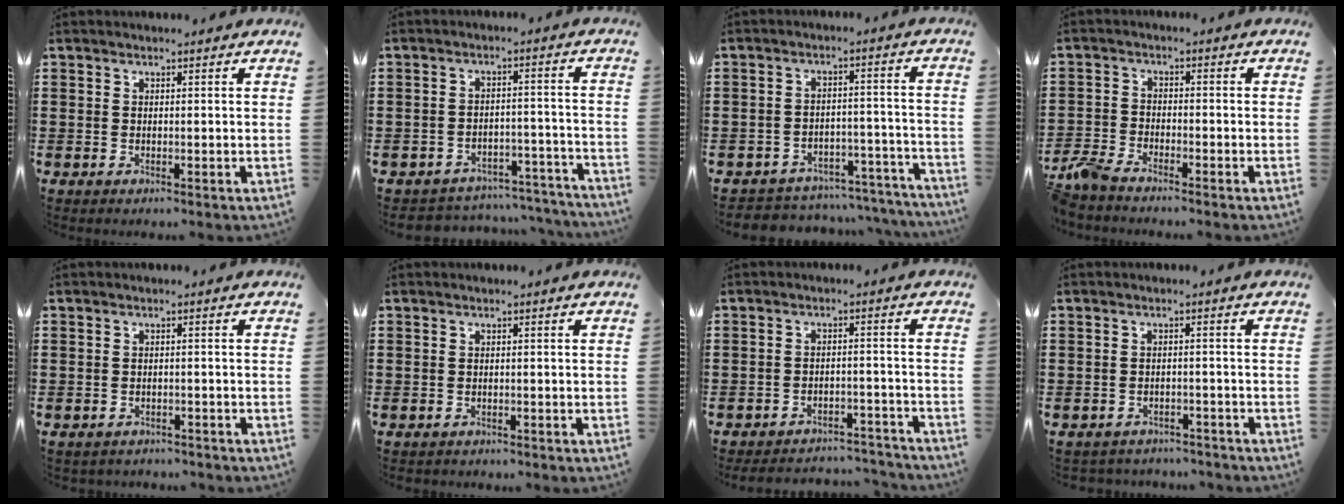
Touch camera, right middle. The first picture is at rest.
{"total": 4.1, "force": [-4.1, 0.6, 0.2], "torque": [-0.009, 0.004, -0.086]}
{"total": 4.4, "force": [-4.4, 0.8, 0.2], "torque": [-0.009, 0.008, -0.091]}
{"total": 3.7, "force": [-3.4, 0.6, 1.4], "torque": [-0.053, -0.007, -0.076]}
{"total": 1.4, "force": [-1.4, 0.2, -0.1], "torque": [-0.005, -0.002, -0.032]}
{"total": 0.7, "force": [-0.7, 0.1, -0.1], "torque": [-0.002, 0.000, -0.015]}
{"total": 4.2, "force": [-4.1, 0.3, 0.4], "torque": [-0.011, 0.002, -0.086]}
{"total": 2.2, "force": [-2.2, 0.3, -0.2], "torque": [-0.006, -0.002, -0.049]}